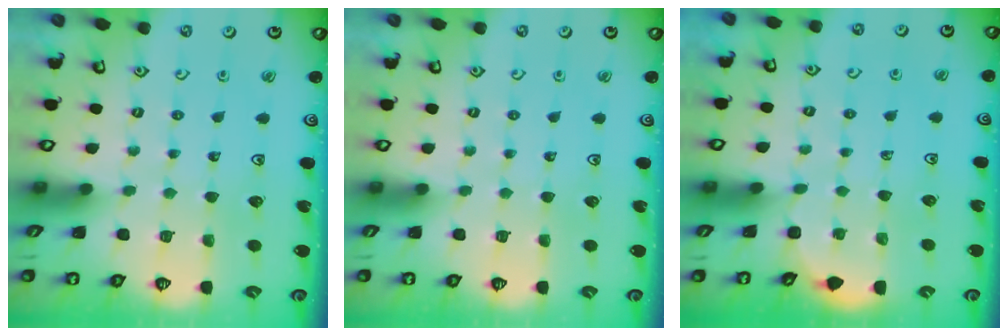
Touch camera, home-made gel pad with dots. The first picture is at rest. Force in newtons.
{"total": 0.0}
{"total": 1.8, "press": 1.8, "slide": 0.1}